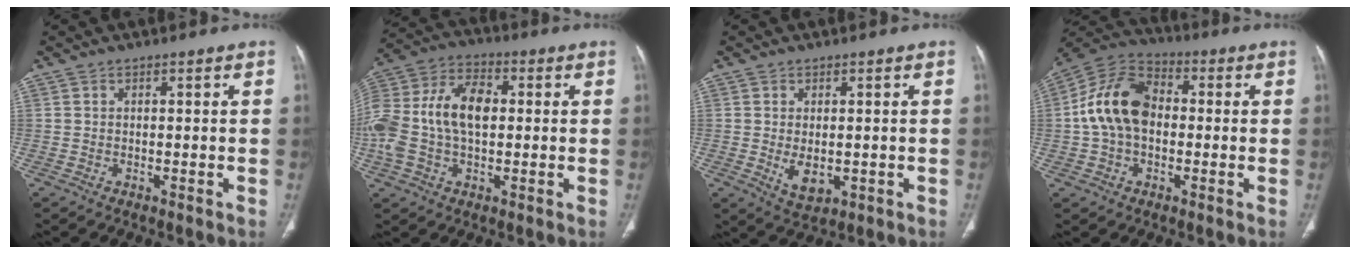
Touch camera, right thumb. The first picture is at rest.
{"total": 17.7, "force": [0.5, 10.9, 13.9], "torque": [-0.304, 0.033, 0.006]}
{"total": 4.8, "force": [-0.6, 2.7, 3.8], "torque": [-0.061, -0.011, 0.001]}
{"total": 13.8, "force": [0.0, 9.4, 10.0], "torque": [-0.181, 0.035, -0.012]}